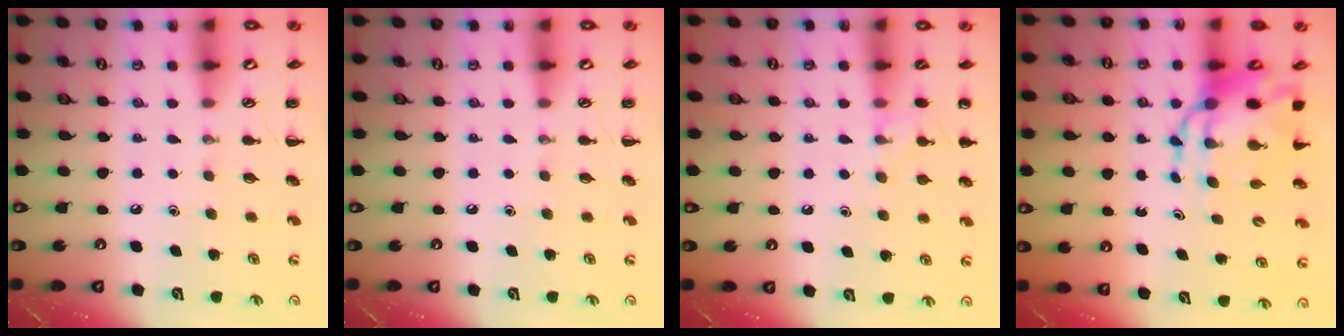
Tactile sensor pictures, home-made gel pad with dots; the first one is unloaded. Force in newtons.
{"total": 0.0}
{"total": 8.0, "press": 7.7, "slide": 2.1}
{"total": 10.0, "press": 9.7, "slide": 2.5}